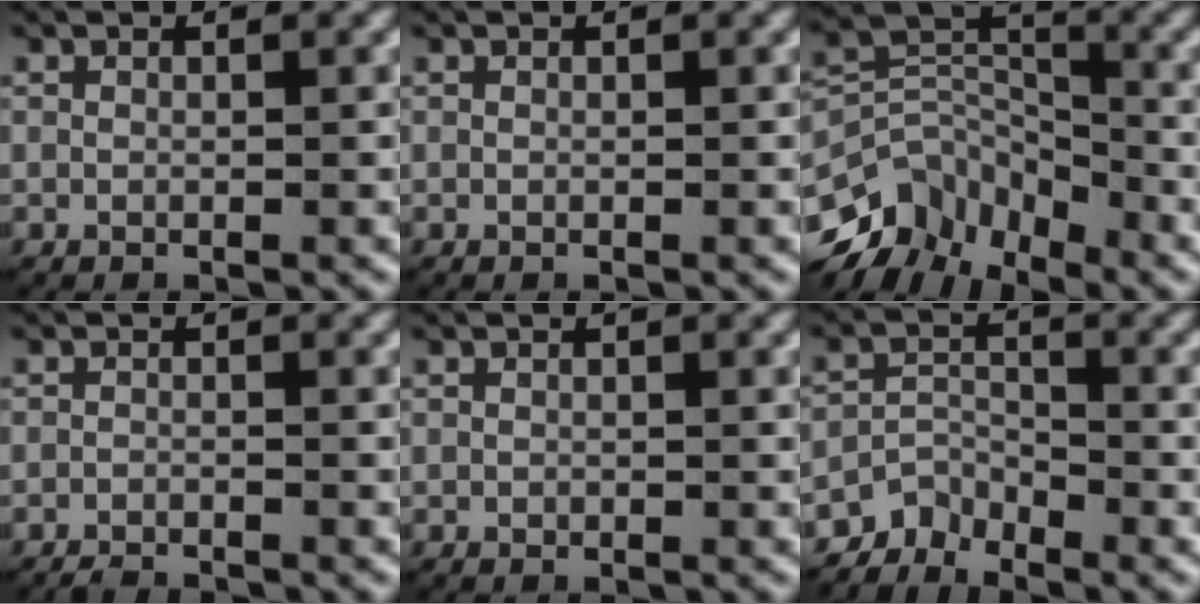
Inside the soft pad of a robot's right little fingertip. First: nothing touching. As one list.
[{"total": 0.0}, {"total": 11.1, "force": [-4.0, 8.4, 6.0], "torque": [-0.115, -0.033, -0.069]}, {"total": 1.7, "force": [-1.7, 0.2, 0.1], "torque": [-0.005, -0.007, -0.029]}, {"total": 0.0}, {"total": 6.0, "force": [-4.0, 3.9, 2.3], "torque": [-0.039, -0.006, -0.073]}]